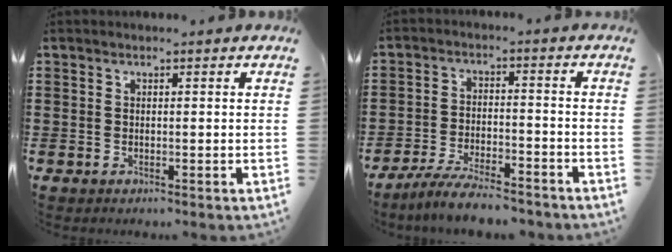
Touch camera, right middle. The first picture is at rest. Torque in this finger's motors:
{"motor_torque": [1.47, -0.67, 0.31, 0.10]}